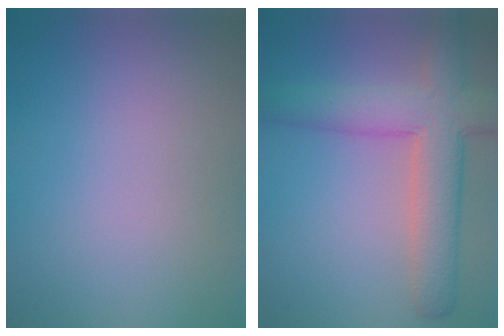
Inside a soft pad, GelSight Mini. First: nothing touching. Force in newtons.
{"total": 7.1, "press": 7.1, "slide": 0.4}